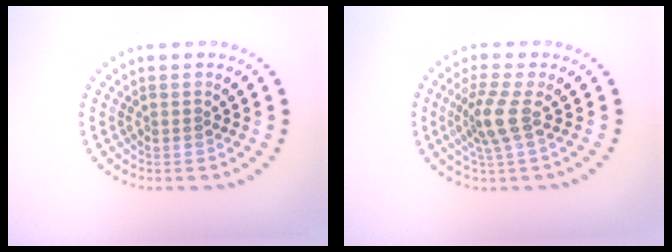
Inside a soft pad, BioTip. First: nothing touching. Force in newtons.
{"total": 2.9, "press": 2.2, "slide": 2.0}